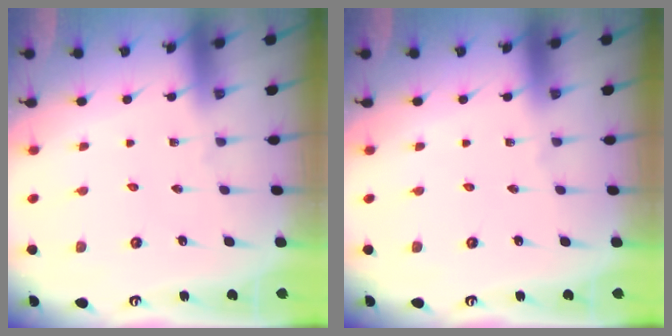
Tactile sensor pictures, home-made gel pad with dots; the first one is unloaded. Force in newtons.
{"total": 0.0}